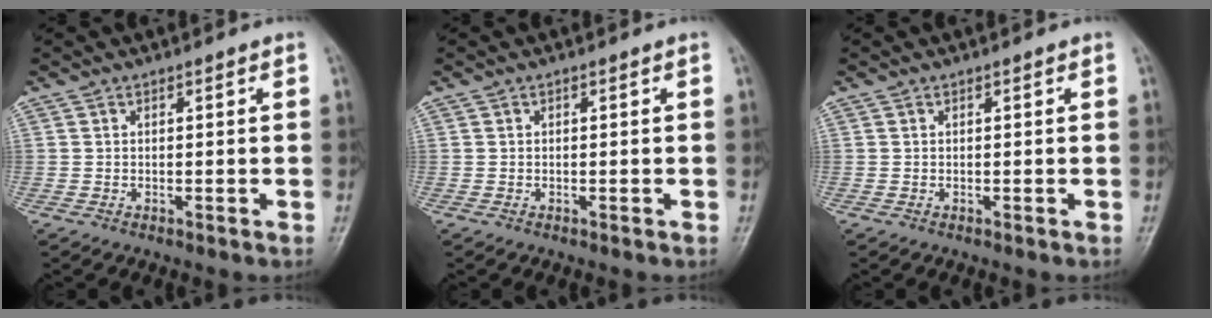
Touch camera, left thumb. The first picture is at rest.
{"total": 0.0}
{"total": 0.0}